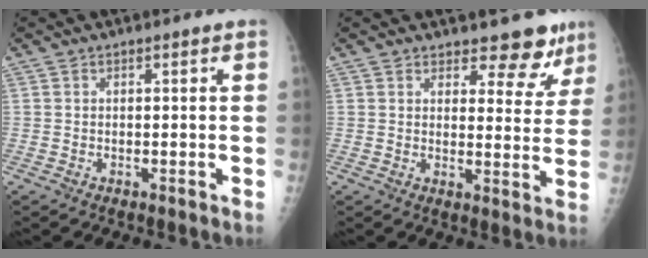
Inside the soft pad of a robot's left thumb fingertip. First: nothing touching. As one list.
[{"total": 7.7, "force": [6.5, 3.5, 2.2], "torque": [0.007, -0.045, 0.075]}]